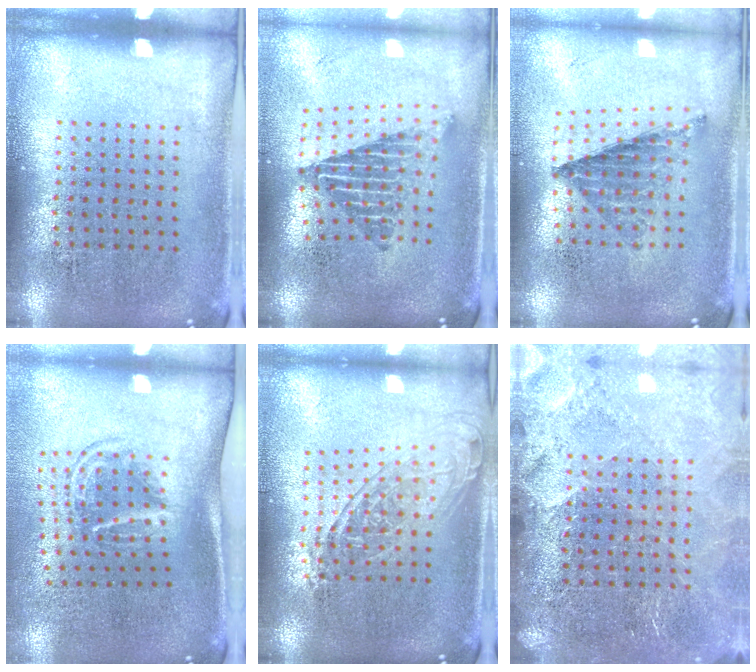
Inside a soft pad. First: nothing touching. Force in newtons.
{"total": 2.1, "press": 1.6, "slide": 1.4}
{"total": 0.8, "press": 0.8, "slide": 0.1}
{"total": 1.8, "press": 1.2, "slide": 1.3}
{"total": 1.7, "press": 1.4, "slide": 1.0}
{"total": 3.3, "press": 3.0, "slide": 1.2}